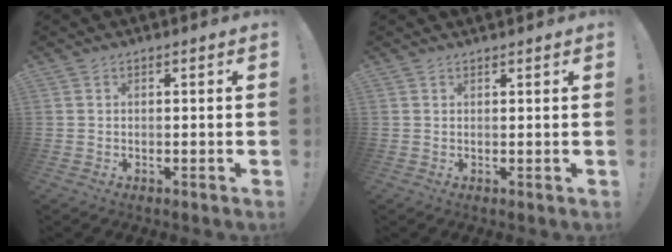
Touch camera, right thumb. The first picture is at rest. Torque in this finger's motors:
{"motor_torque": [-0.10, 0.04, -0.05, 0.14, 0.00]}